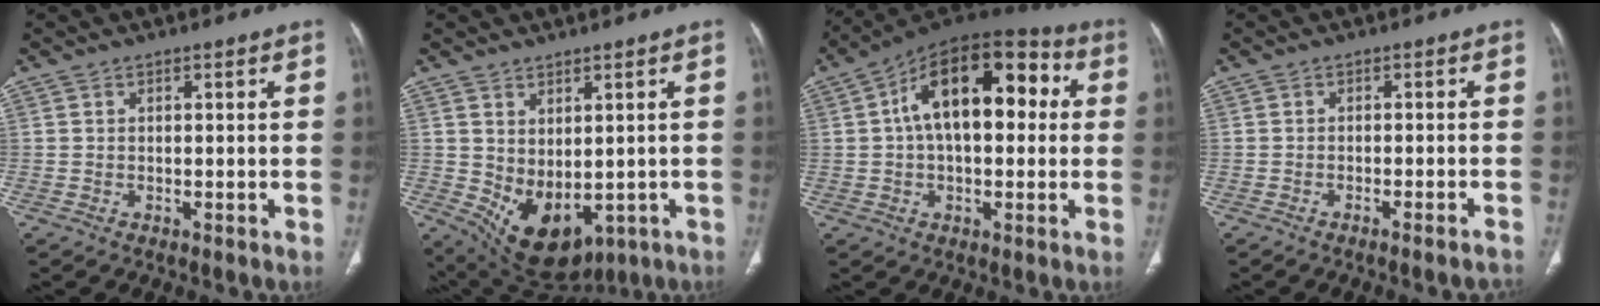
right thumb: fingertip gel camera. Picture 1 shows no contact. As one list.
[{"total": 11.3, "force": [-1.7, 7.1, 8.5], "torque": [-0.120, -0.008, 0.010]}, {"total": 18.8, "force": [3.3, 10.2, 15.4], "torque": [-0.213, 0.042, 0.040]}, {"total": 4.1, "force": [-3.5, 0.2, 2.1], "torque": [-0.030, 0.010, -0.040]}]